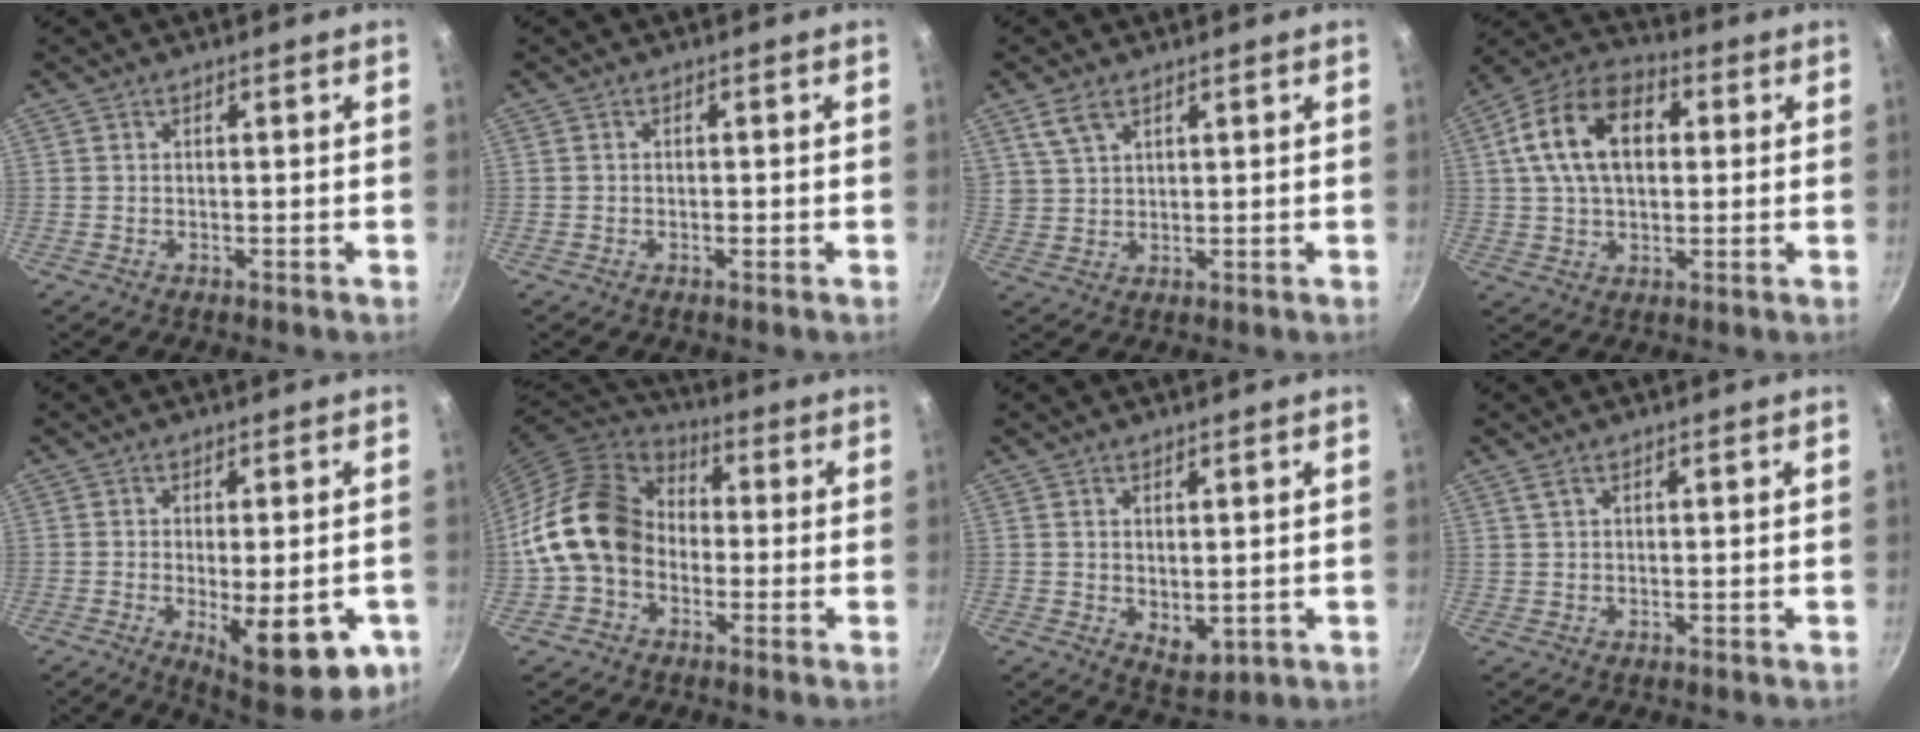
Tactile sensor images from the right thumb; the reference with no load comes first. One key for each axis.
{"total": 0.8, "fx": -0.3, "fy": 0.4, "fz": 0.6, "tx": -0.009, "ty": 0.004, "tz": -0.007}
{"total": 4.8, "fx": 3.0, "fy": 2.6, "fz": 2.7, "tx": -0.046, "ty": -0.005, "tz": 0.065}
{"total": 15.4, "fx": 3.2, "fy": 9.8, "fz": 11.5, "tx": -0.179, "ty": 0.022, "tz": 0.038}
{"total": 15.7, "fx": -4.7, "fy": 5.8, "fz": 13.8, "tx": -0.156, "ty": -0.007, "tz": -0.048}
{"total": 15.1, "fx": -2.1, "fy": 11.8, "fz": 9.2, "tx": -0.133, "ty": 0.042, "tz": -0.056}
{"total": 4.6, "fx": 0.6, "fy": 2.8, "fz": 3.6, "tx": -0.044, "ty": -0.017, "tz": 0.018}
{"total": 1.2, "fx": 0.8, "fy": 0.5, "fz": 0.8, "tx": -0.016, "ty": 0.001, "tz": 0.017}